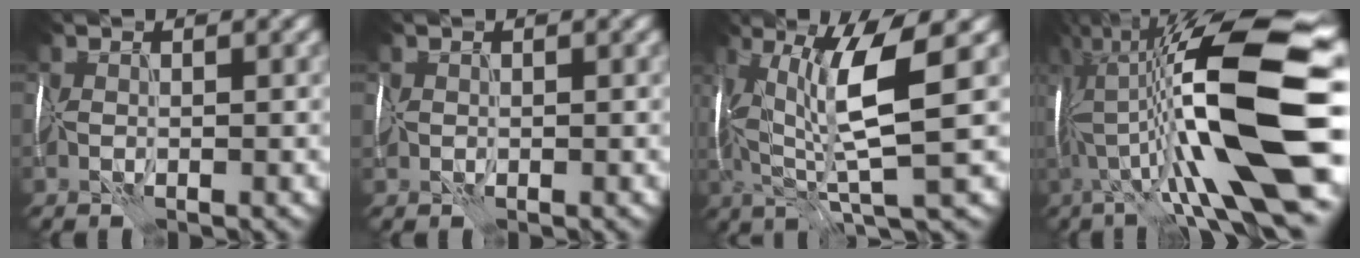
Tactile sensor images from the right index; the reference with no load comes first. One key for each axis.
{"total": 0.9, "fx": 0.0, "fy": 0.9, "fz": 0.0, "tx": 0.003, "ty": 0.001, "tz": -0.002}
{"total": 7.7, "fx": 1.6, "fy": 1.0, "fz": 7.5, "tx": -0.152, "ty": 0.005, "tz": 0.032}
{"total": 17.4, "fx": -0.7, "fy": 3.5, "fz": 17.0, "tx": -0.305, "ty": 0.027, "tz": -0.015}